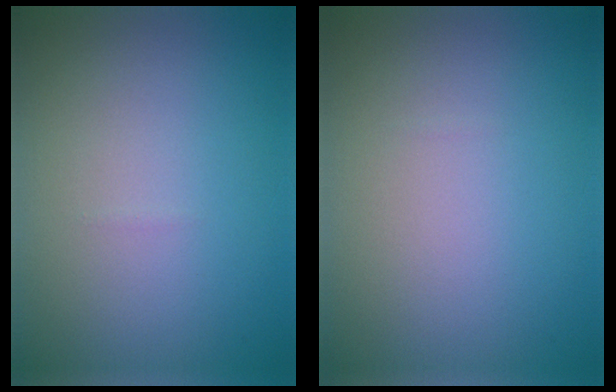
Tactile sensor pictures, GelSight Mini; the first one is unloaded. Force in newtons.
{"total": 0.0}